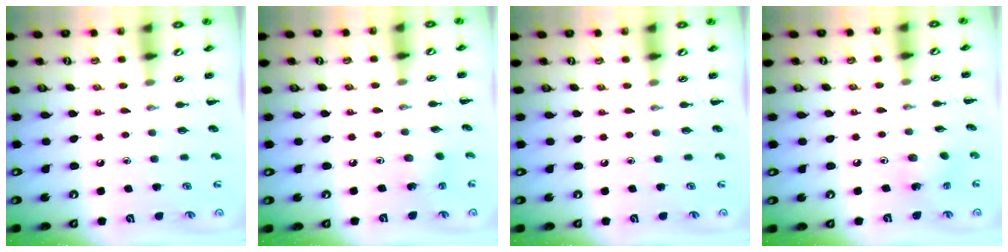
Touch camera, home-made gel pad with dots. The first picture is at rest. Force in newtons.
{"total": 1.9, "press": 1.8, "slide": 0.7}
{"total": 0.0}
{"total": 3.7, "press": 3.5, "slide": 1.2}